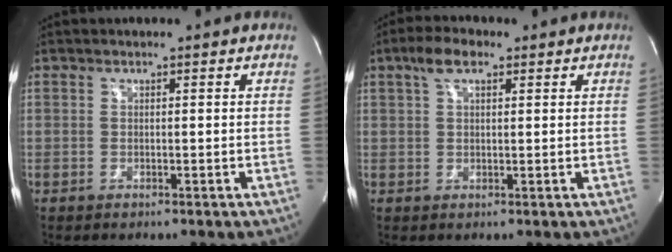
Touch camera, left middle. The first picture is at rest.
{"total": 4.3, "force": [2.4, 1.7, 3.1], "torque": [-0.069, 0.018, 0.046]}